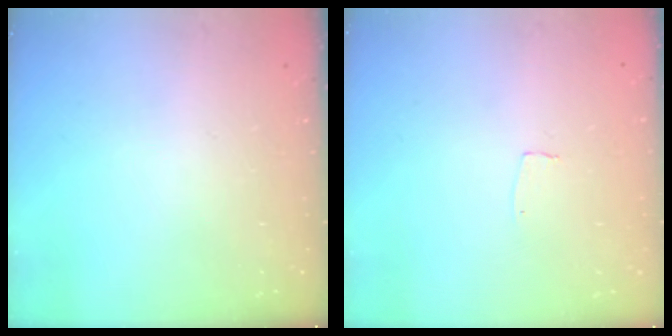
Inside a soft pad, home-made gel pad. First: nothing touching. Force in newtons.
{"total": 3.0, "press": 3.0, "slide": 0.2}